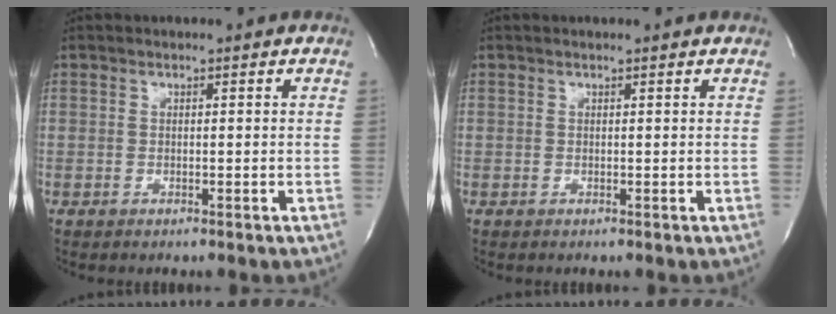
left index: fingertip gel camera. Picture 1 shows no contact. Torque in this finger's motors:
{"motor_torque": [0.06, -0.05, 0.01, 0.00]}